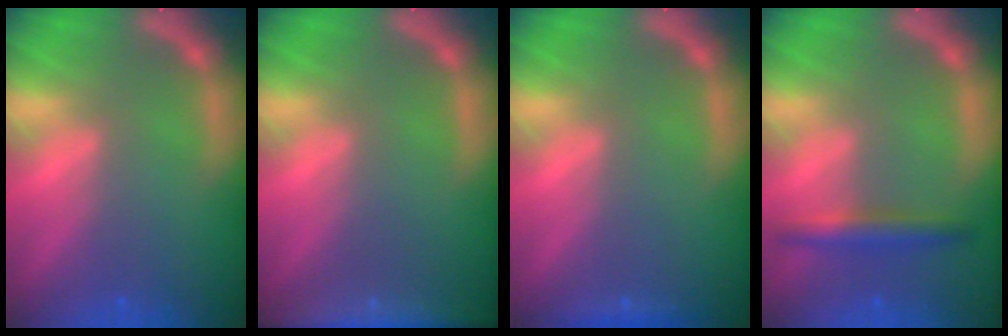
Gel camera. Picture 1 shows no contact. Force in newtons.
{"total": 7.4}
{"total": 0.9}
{"total": 3.0}